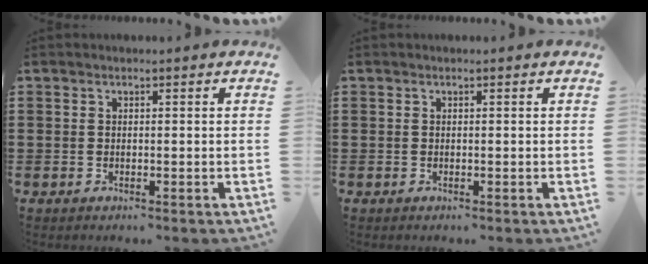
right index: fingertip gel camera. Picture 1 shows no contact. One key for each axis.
{"total": 0.0}